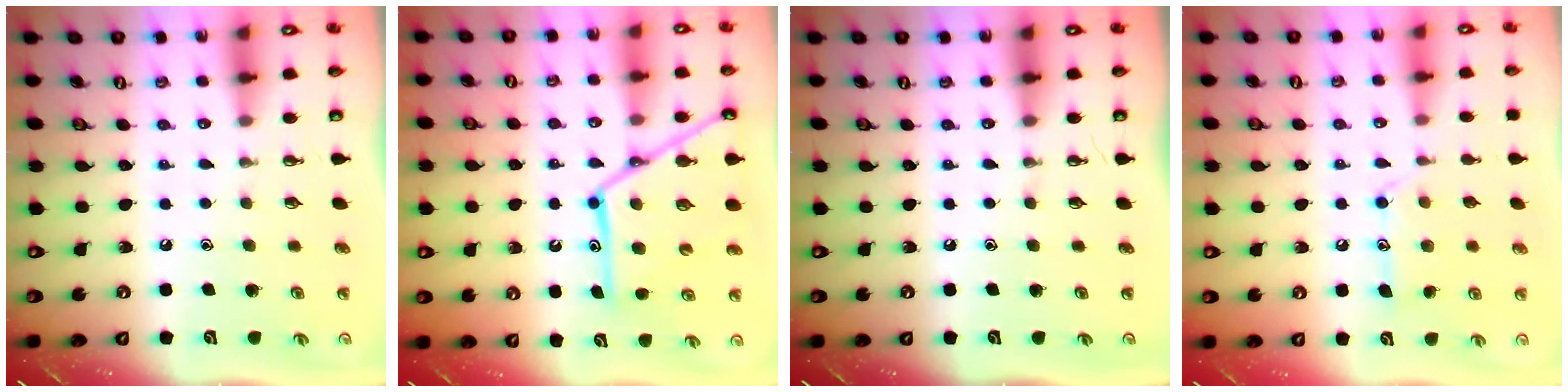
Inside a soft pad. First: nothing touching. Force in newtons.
{"total": 18.8, "press": 18.7, "slide": 1.8}
{"total": 0.0}
{"total": 12.1, "press": 12.1, "slide": 0.8}